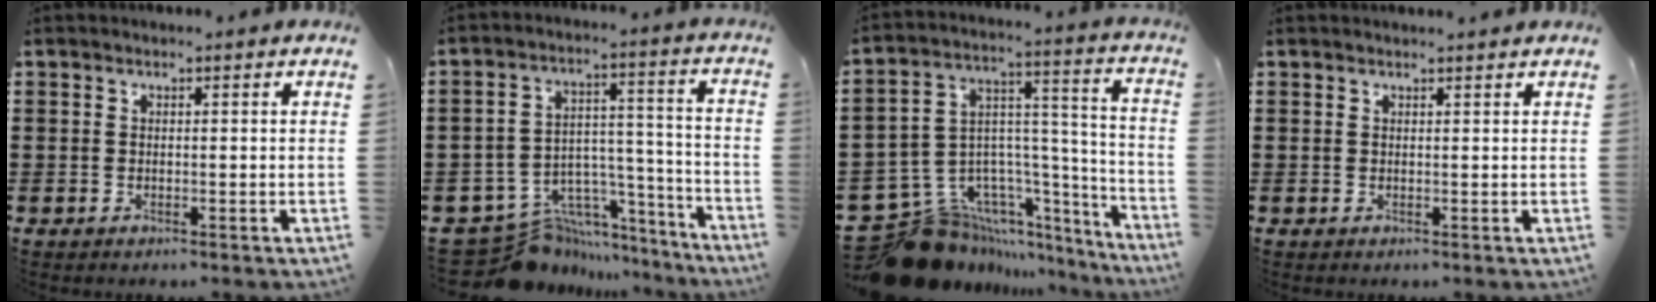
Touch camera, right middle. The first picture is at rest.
{"total": 10.5, "force": [-7.7, 6.8, 2.3], "torque": [-0.056, 0.005, -0.132]}
{"total": 12.8, "force": [-9.7, 7.7, 3.2], "torque": [-0.093, 0.012, -0.173]}
{"total": 0.7, "force": [0.7, -0.2, 0.1], "torque": [-0.002, -0.003, 0.014]}